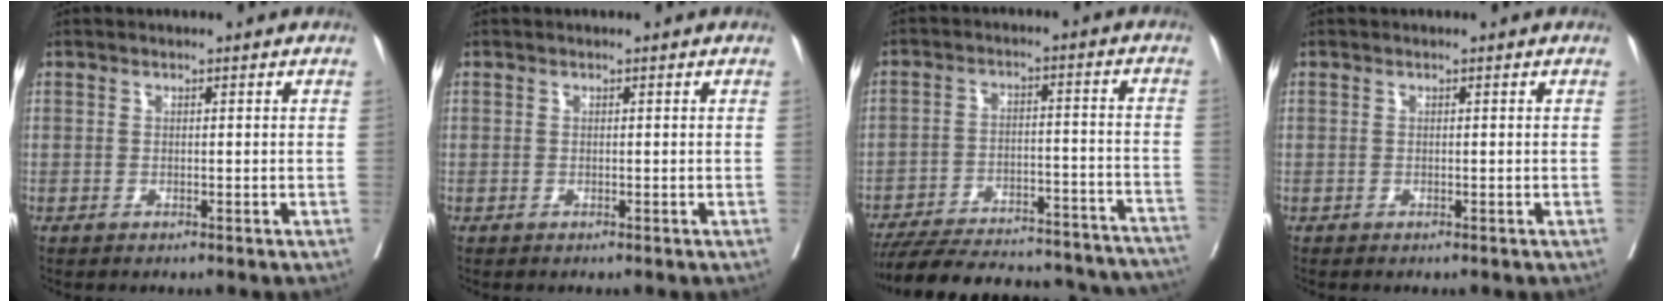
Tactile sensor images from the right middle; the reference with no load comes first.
{"total": 0.0}
{"total": 31.9, "force": [-28.8, 6.3, 12.4], "torque": [-0.166, -0.026, -0.377]}
{"total": 0.0}